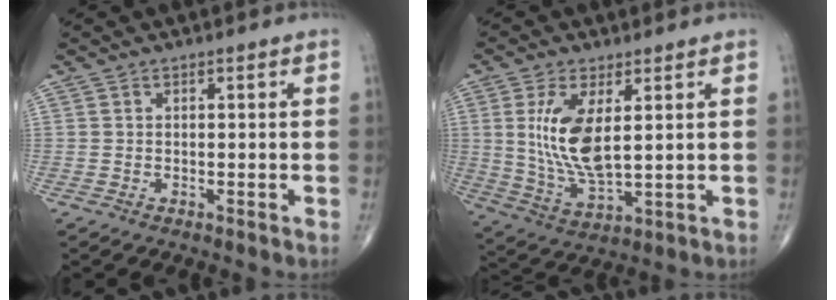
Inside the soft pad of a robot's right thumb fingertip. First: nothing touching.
{"total": 11.8, "force": [2.6, 4.8, 10.5], "torque": [-0.213, -0.023, 0.062]}